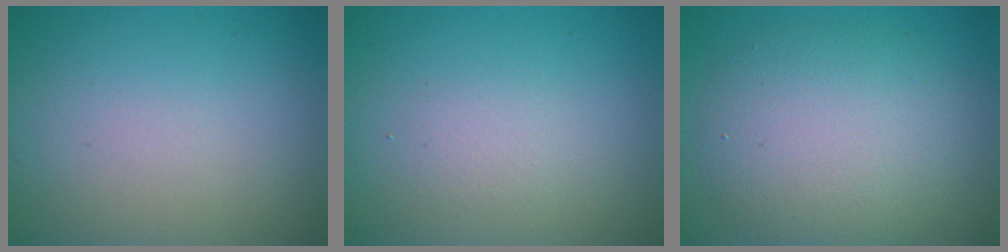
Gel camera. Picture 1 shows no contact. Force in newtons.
{"total": 1.3, "press": 1.3, "slide": 0.2}
{"total": 6.9, "press": 6.9, "slide": 0.2}